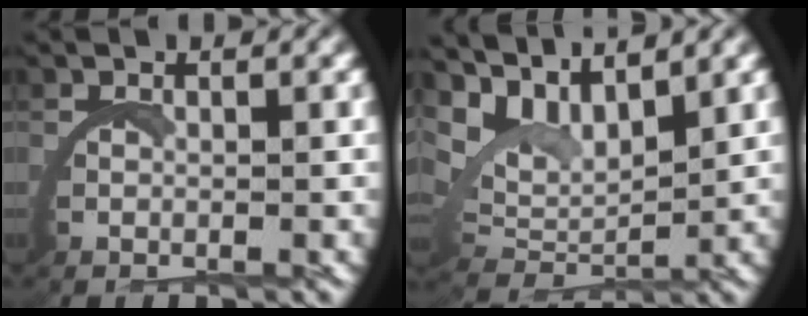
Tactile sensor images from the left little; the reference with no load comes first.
{"total": 6.7, "force": [3.6, 3.9, 4.1], "torque": [-0.098, -0.002, 0.065]}